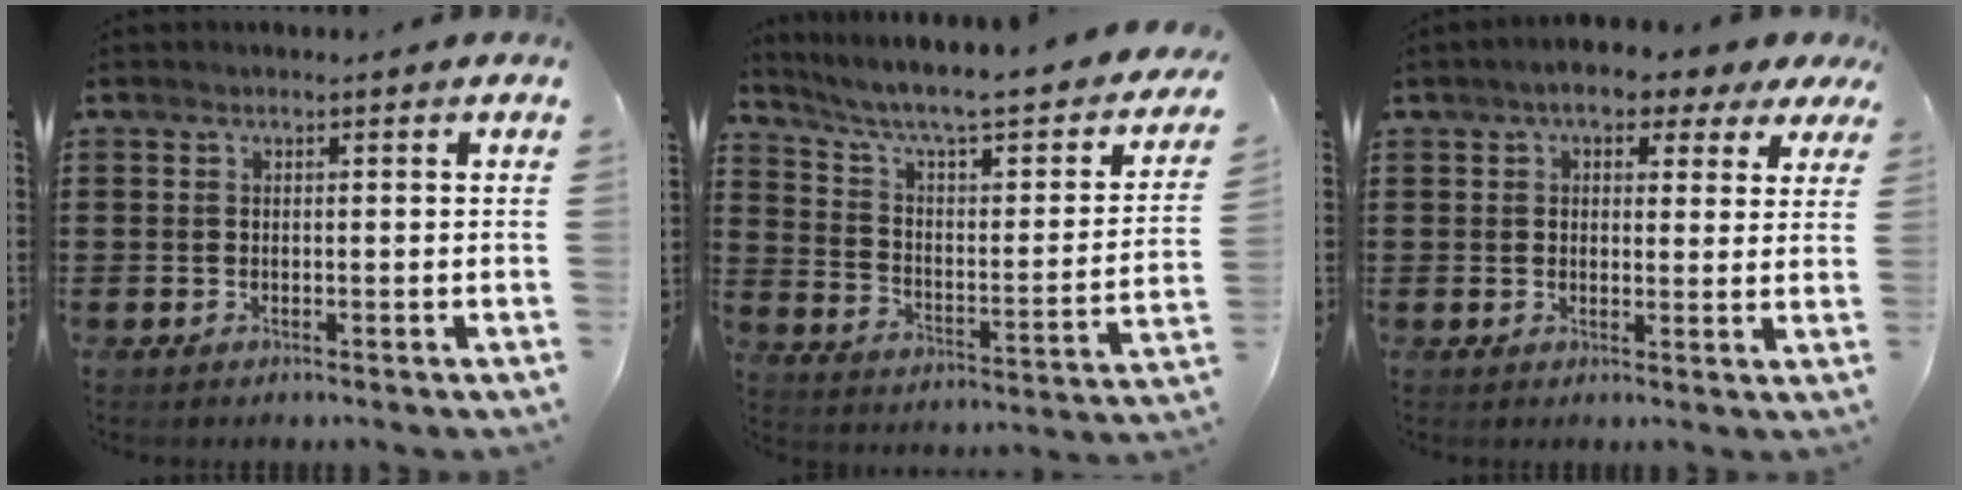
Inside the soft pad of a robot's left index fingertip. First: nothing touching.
{"total": 6.6, "force": [4.7, 0.8, 4.5], "torque": [-0.108, -0.040, 0.071]}
{"total": 5.1, "force": [3.5, 2.1, 3.1], "torque": [-0.065, 0.002, 0.059]}